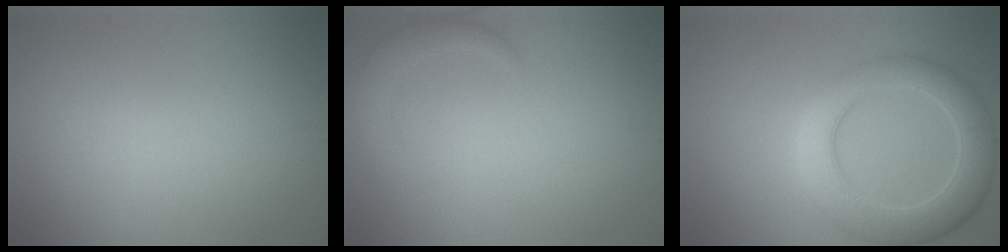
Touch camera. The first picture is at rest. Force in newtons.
{"total": 2.4, "press": 2.4, "slide": 0.2}
{"total": 6.8, "press": 6.8, "slide": 0.5}